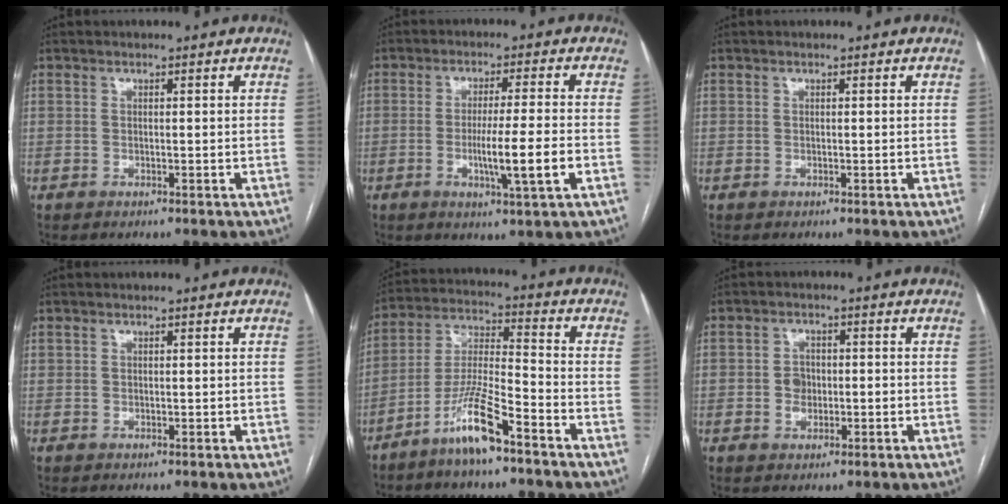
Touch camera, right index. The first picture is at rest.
{"total": 8.3, "force": [-2.2, -0.4, 8.0], "torque": [-0.135, -0.015, -0.039]}
{"total": 0.0}
{"total": 0.6, "force": [0.3, 0.4, 0.2], "torque": [-0.001, 0.001, 0.006]}
{"total": 10.4, "force": [-7.0, 0.9, 7.7], "torque": [-0.158, -0.011, -0.136]}
{"total": 3.3, "force": [-0.4, 2.6, 1.9], "torque": [-0.029, 0.008, -0.006]}